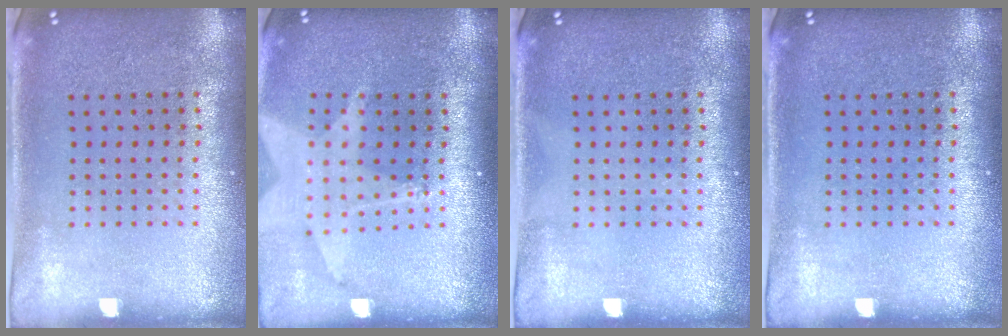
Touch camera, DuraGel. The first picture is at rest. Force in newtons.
{"total": 1.8, "press": 1.5, "slide": 1.1}
{"total": 0.0}
{"total": 0.0}